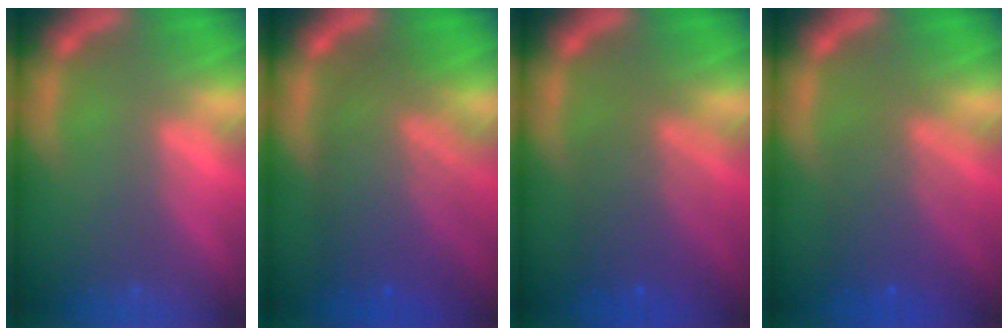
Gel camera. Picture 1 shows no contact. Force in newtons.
{"total": 9.0}
{"total": 5.5}
{"total": 5.5}